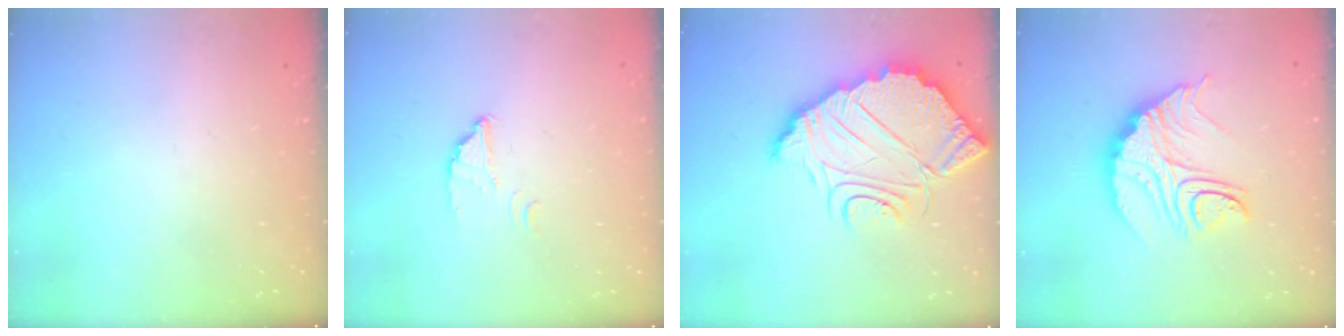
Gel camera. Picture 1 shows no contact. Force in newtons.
{"total": 2.8, "press": 2.8, "slide": 0.1}
{"total": 14.3, "press": 14.2, "slide": 1.2}
{"total": 15.0, "press": 14.9, "slide": 1.5}